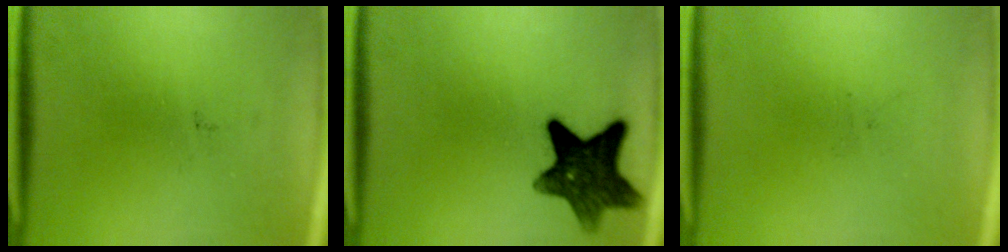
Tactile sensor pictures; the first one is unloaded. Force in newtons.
{"total": 10.7}
{"total": 0.0}